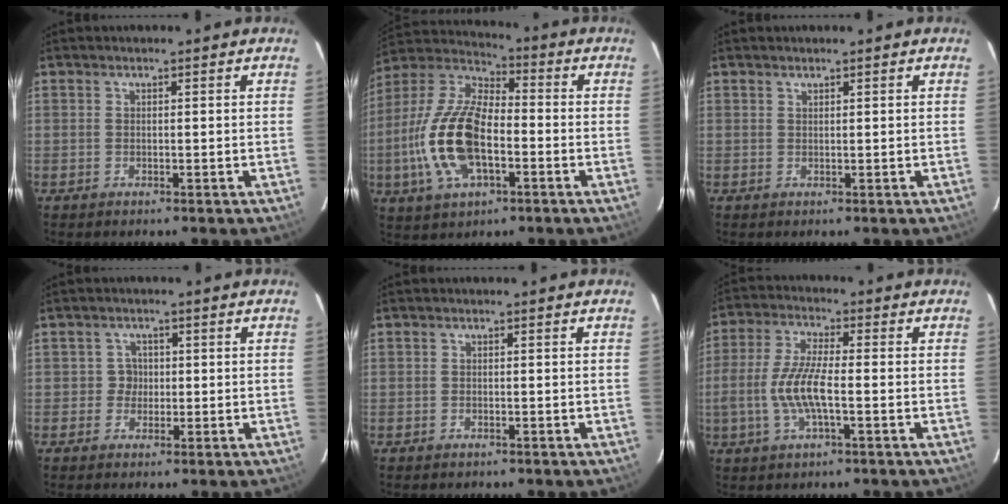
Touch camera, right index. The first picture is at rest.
{"total": 18.0, "force": [-4.3, 8.5, 15.3], "torque": [-0.331, -0.001, -0.084]}
{"total": 0.5, "force": [0.4, -0.3, 0.1], "torque": [-0.003, -0.001, 0.008]}
{"total": 2.1, "force": [-0.3, 2.1, -0.2], "torque": [0.009, 0.012, -0.004]}
{"total": 0.8, "force": [-0.5, 0.5, 0.1], "torque": [-0.004, 0.003, -0.006]}
{"total": 9.4, "force": [-2.2, 2.2, 8.8], "torque": [-0.188, -0.001, -0.043]}